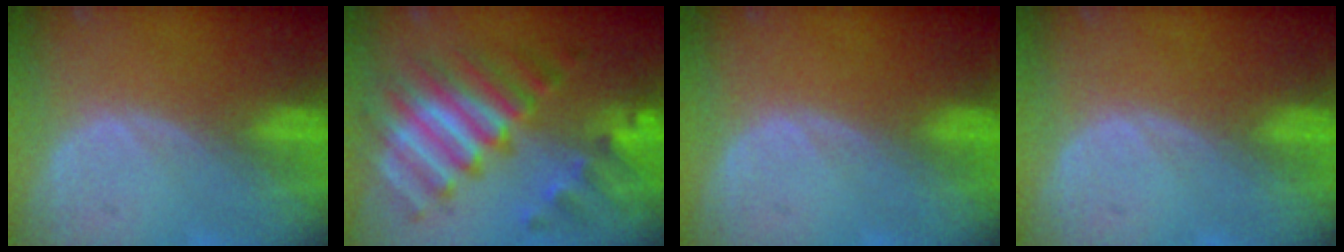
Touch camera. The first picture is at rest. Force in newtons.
{"total": 11.4, "press": 11.3, "slide": 1.3}
{"total": 0.0}
{"total": 0.0}